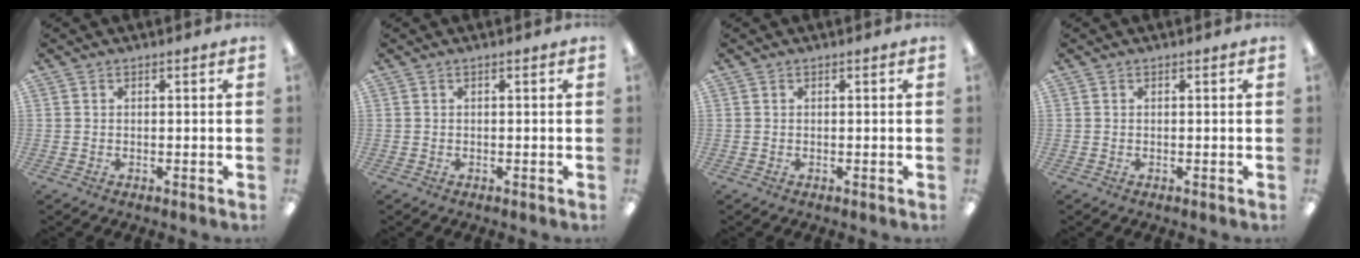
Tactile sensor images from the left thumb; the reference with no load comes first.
{"total": 0.0}
{"total": 0.0}
{"total": 0.0}